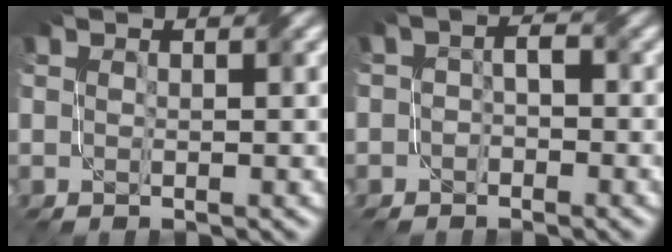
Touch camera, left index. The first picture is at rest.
{"total": 2.1, "force": [-1.1, 1.4, 0.9], "torque": [-0.006, 0.004, -0.027]}